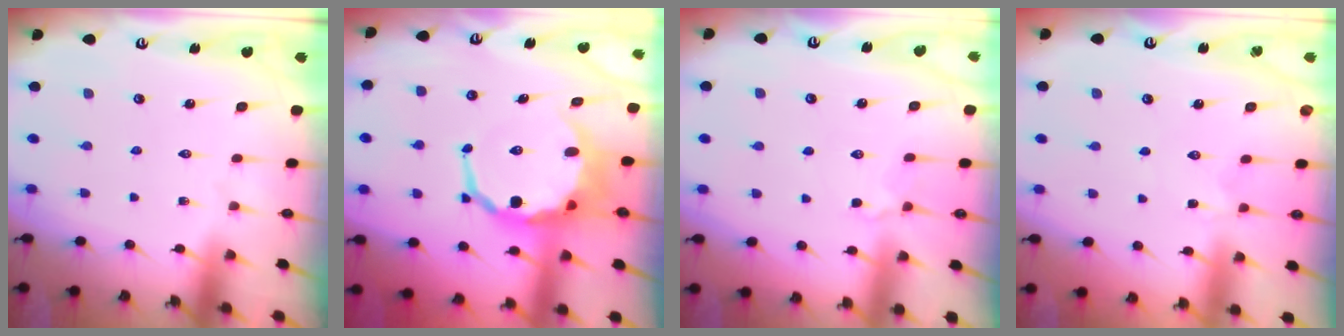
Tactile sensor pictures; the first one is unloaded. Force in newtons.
{"total": 8.6, "press": 8.3, "slide": 2.3}
{"total": 3.7, "press": 3.6, "slide": 0.6}
{"total": 2.2, "press": 2.2, "slide": 0.3}